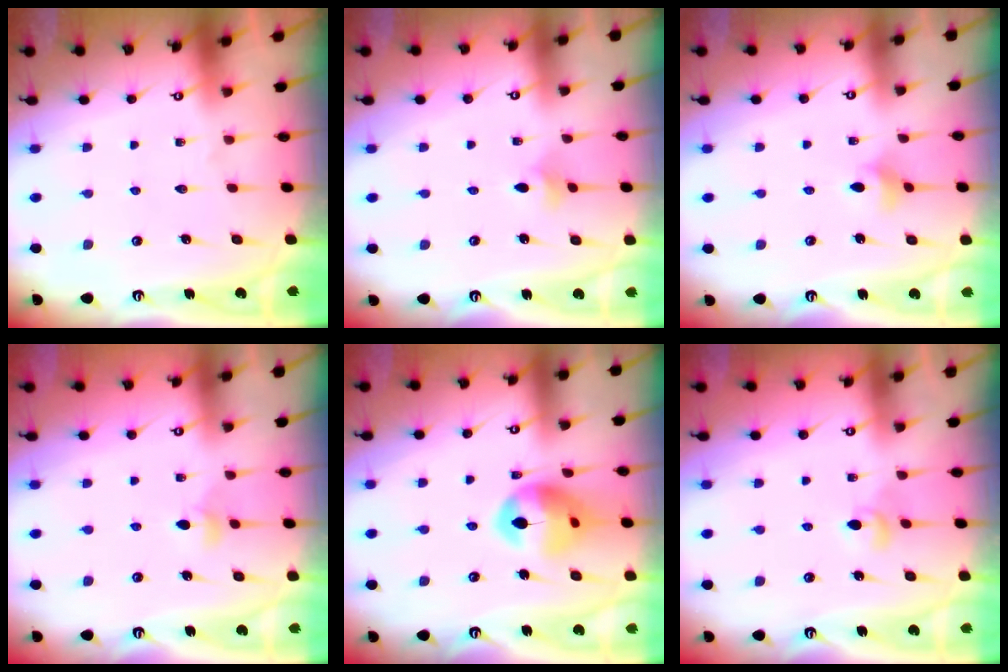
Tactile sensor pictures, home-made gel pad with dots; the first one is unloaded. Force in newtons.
{"total": 2.6, "press": 2.5, "slide": 0.5}
{"total": 4.8, "press": 4.7, "slide": 1.0}
{"total": 3.2, "press": 3.2, "slide": 0.6}
{"total": 13.9, "press": 13.7, "slide": 2.1}
{"total": 4.2, "press": 4.2, "slide": 0.6}